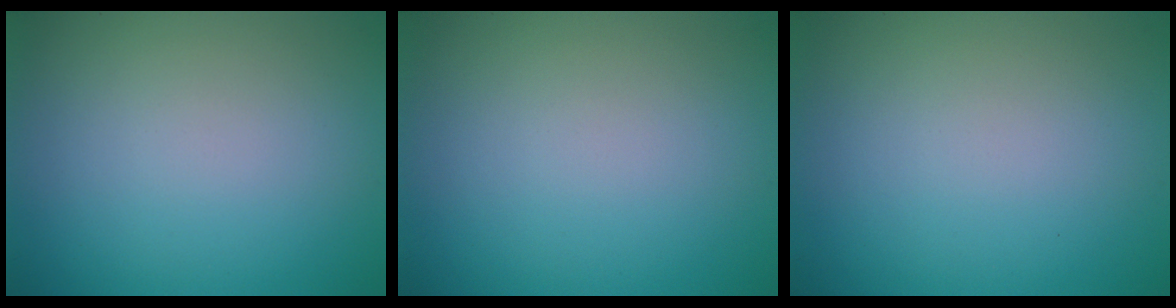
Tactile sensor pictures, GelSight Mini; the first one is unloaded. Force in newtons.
{"total": 0.0}
{"total": 0.0}